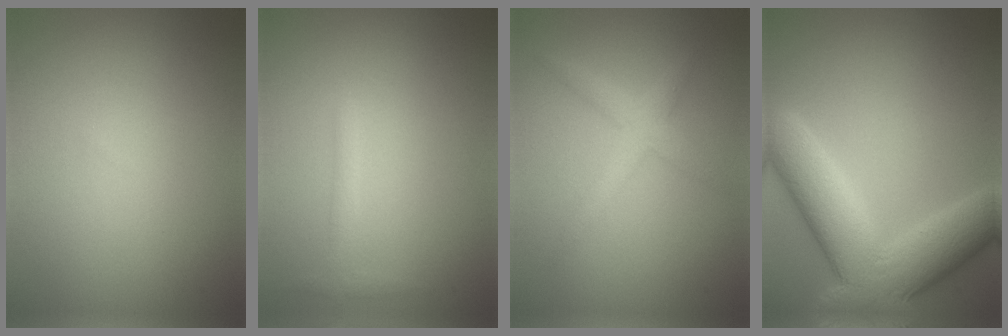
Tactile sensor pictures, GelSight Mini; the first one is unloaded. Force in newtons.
{"total": 1.2, "press": 1.2, "slide": 0.0}
{"total": 2.5, "press": 2.5, "slide": 0.1}
{"total": 10.0, "press": 10.0, "slide": 0.6}